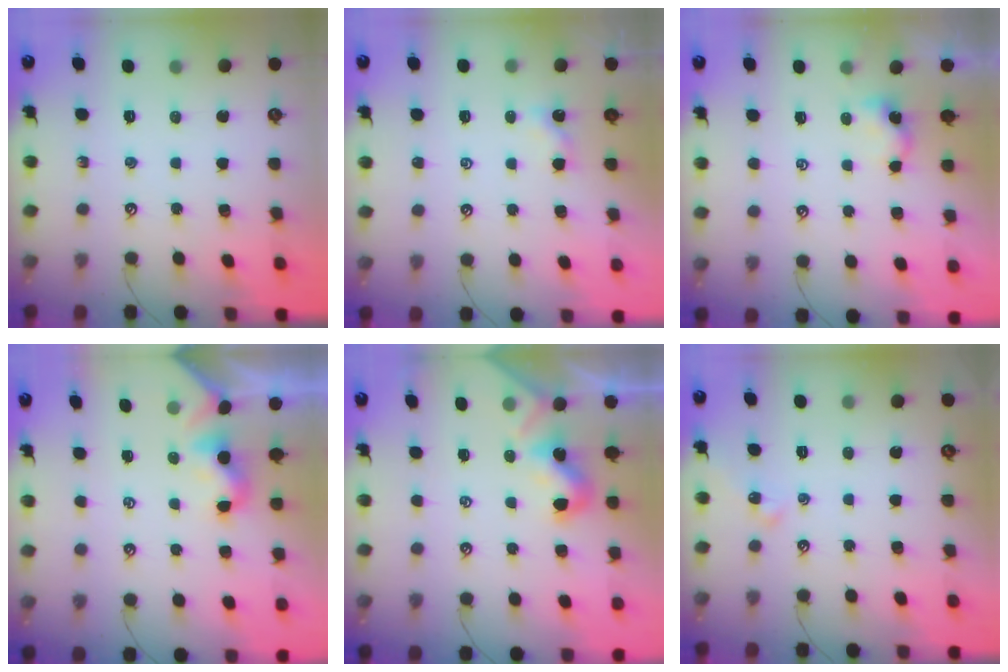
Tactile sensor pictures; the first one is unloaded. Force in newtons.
{"total": 0.0}
{"total": 0.0}
{"total": 1.9, "press": 1.9, "slide": 0.5}
{"total": 1.8, "press": 1.7, "slide": 0.5}
{"total": 0.6, "press": 0.5, "slide": 0.3}